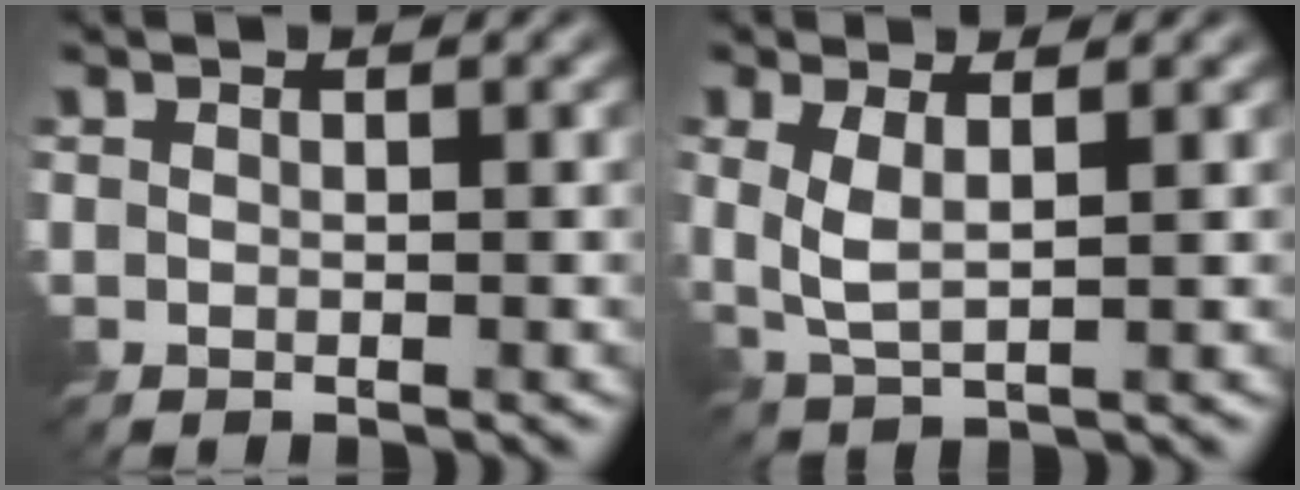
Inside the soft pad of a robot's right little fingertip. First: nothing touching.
{"total": 2.5, "force": [0.2, 0.8, 2.3], "torque": [-0.054, -0.009, 0.005]}